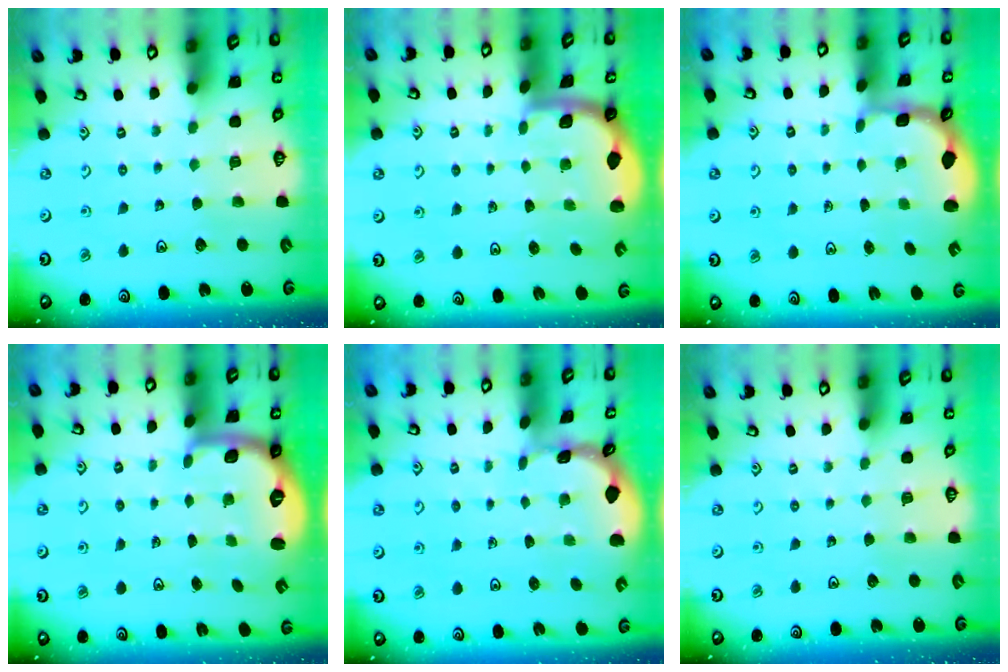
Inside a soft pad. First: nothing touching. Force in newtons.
{"total": 1.4, "press": 1.4, "slide": 0.1}
{"total": 2.6, "press": 1.9, "slide": 1.7}
{"total": 2.7, "press": 1.8, "slide": 2.0}
{"total": 0.8, "press": 0.8, "slide": 0.1}
{"total": 0.0}